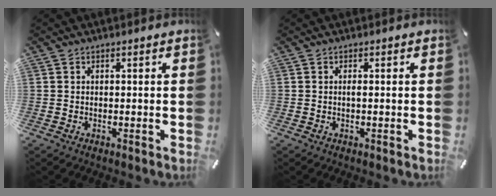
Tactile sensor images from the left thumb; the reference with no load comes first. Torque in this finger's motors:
{"motor_torque": [-0.16, 0.03, 0.09, -0.07, 0.04]}